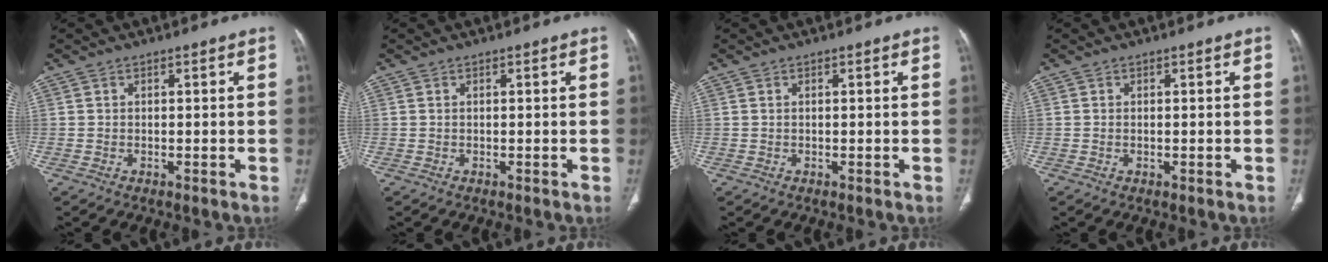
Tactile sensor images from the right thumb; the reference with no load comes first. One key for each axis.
{"total": 0.0}
{"total": 0.0}
{"total": 0.0}